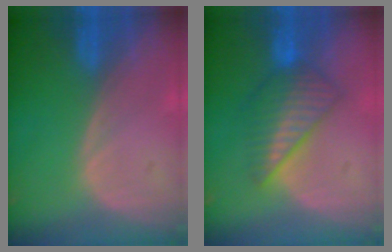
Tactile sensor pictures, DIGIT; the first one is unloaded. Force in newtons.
{"total": 6.6, "press": 6.5, "slide": 1.2}